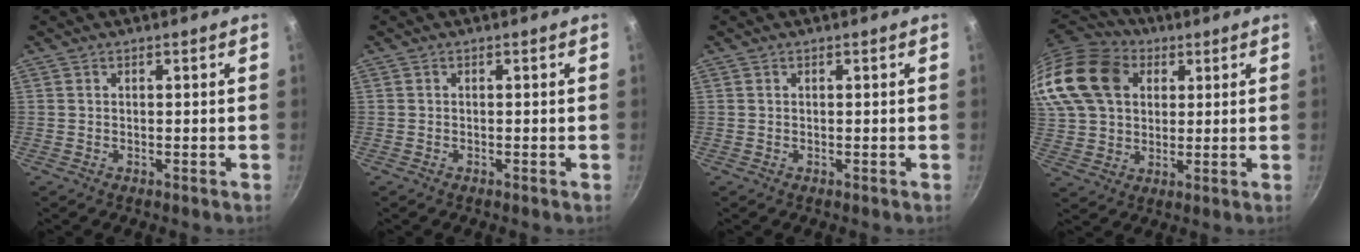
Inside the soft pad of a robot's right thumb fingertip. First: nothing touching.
{"total": 0.0}
{"total": 0.0}
{"total": 22.3, "force": [7.5, 16.8, 12.7], "torque": [-0.272, 0.024, 0.134]}